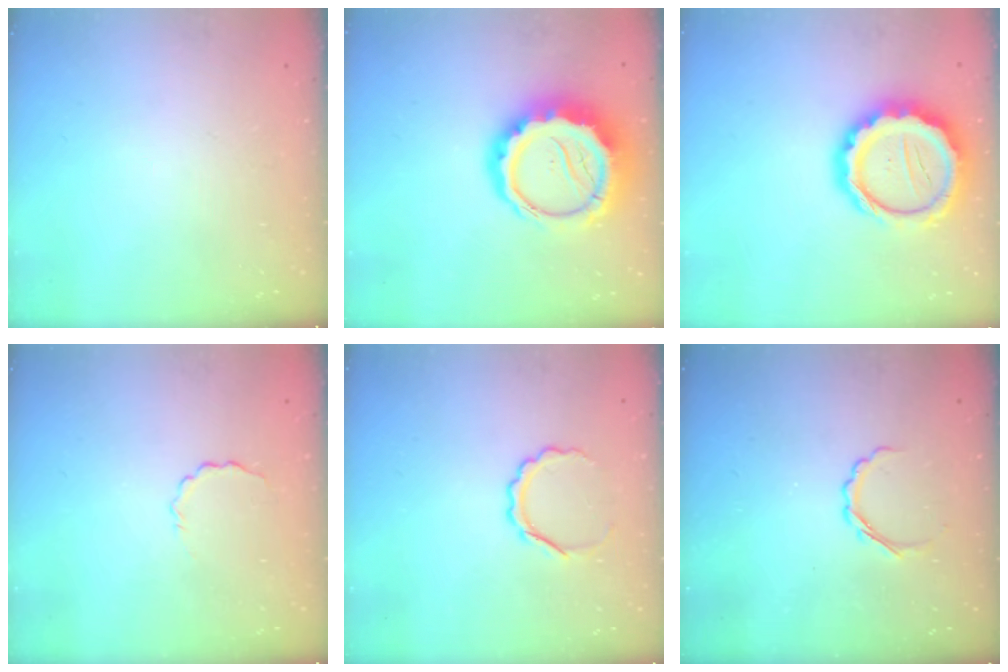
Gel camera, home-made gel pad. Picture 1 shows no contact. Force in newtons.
{"total": 15.0, "press": 14.6, "slide": 3.3}
{"total": 17.0, "press": 16.6, "slide": 3.5}
{"total": 2.9, "press": 2.7, "slide": 0.9}
{"total": 5.5, "press": 5.5, "slide": 0.6}
{"total": 4.4, "press": 4.2, "slide": 1.1}